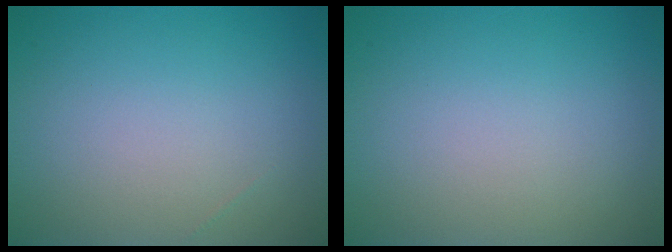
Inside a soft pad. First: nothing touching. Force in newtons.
{"total": 0.0}